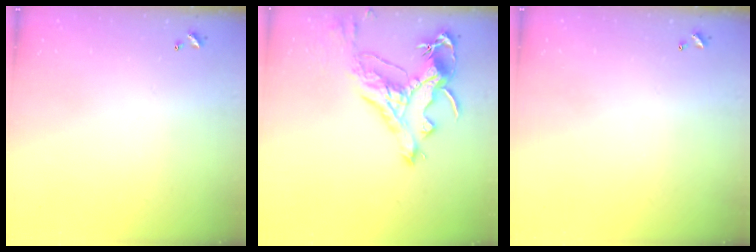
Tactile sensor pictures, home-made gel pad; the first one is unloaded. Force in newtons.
{"total": 5.8, "press": 5.5, "slide": 1.6}
{"total": 0.0}